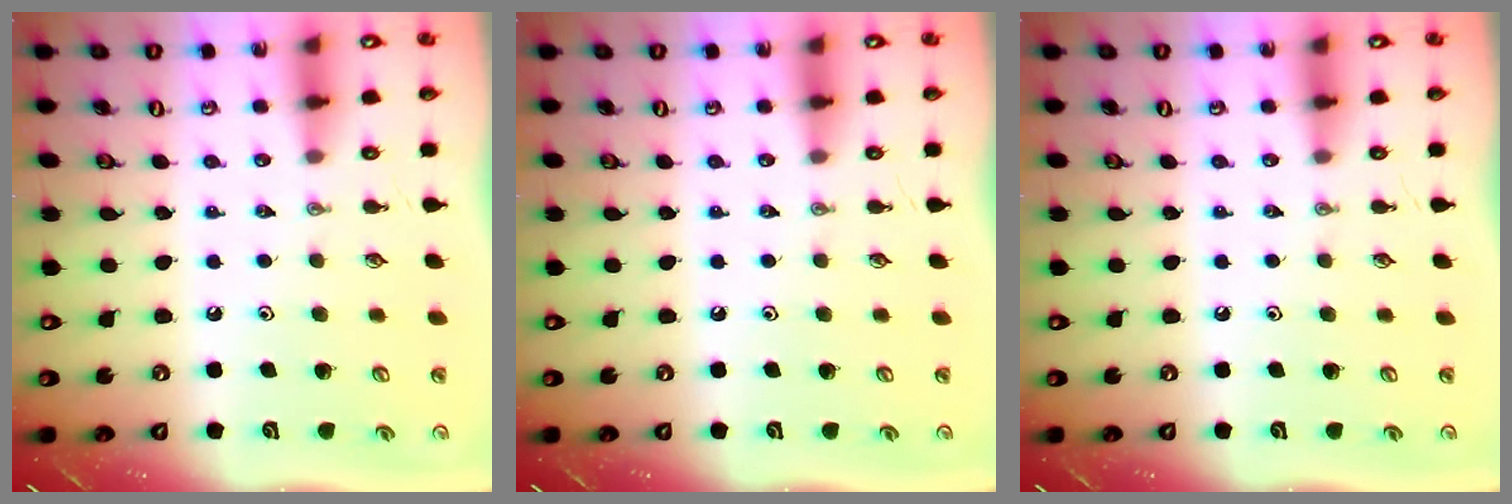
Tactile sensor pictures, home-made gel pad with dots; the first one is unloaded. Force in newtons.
{"total": 0.0}
{"total": 0.0}